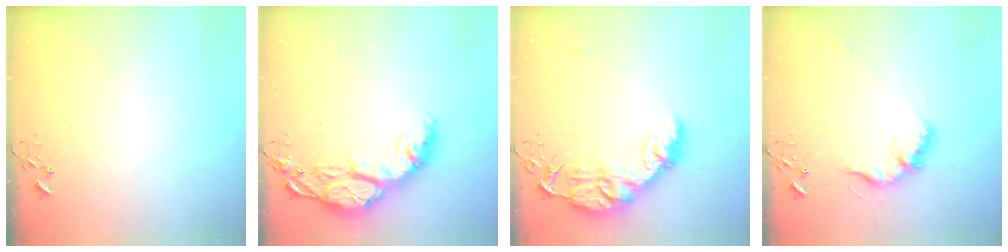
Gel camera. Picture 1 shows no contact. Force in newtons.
{"total": 18.6, "press": 18.5, "slide": 1.4}
{"total": 16.0, "press": 16.0, "slide": 1.1}
{"total": 13.0, "press": 13.0, "slide": 1.0}